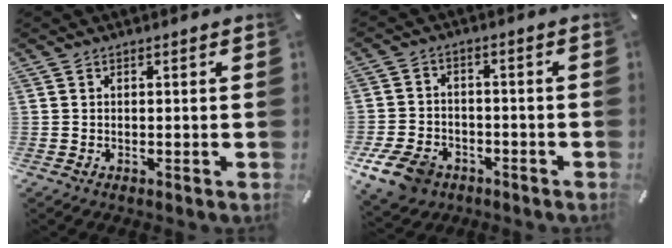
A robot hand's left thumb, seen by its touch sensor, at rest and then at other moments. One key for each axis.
{"total": 9.2, "fx": -5.2, "fy": 6.4, "fz": 3.9, "tx": -0.091, "ty": 0.032, "tz": -0.096}